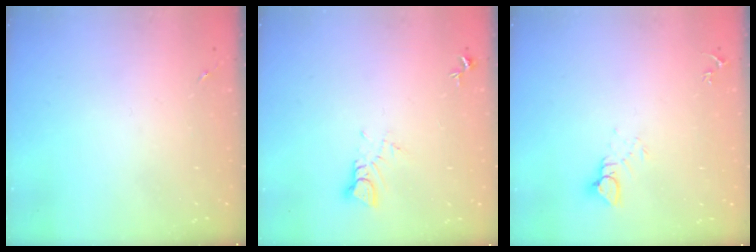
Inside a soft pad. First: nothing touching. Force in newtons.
{"total": 3.5, "press": 3.5, "slide": 0.2}
{"total": 4.2, "press": 4.2, "slide": 0.4}